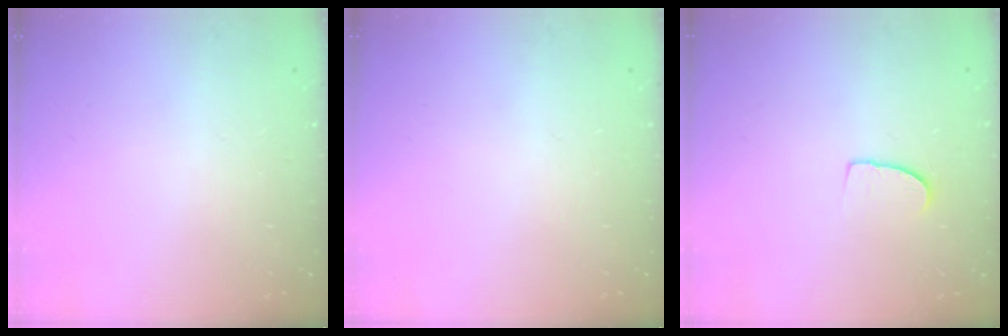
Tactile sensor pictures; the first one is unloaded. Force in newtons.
{"total": 0.0}
{"total": 5.2, "press": 5.2, "slide": 0.4}